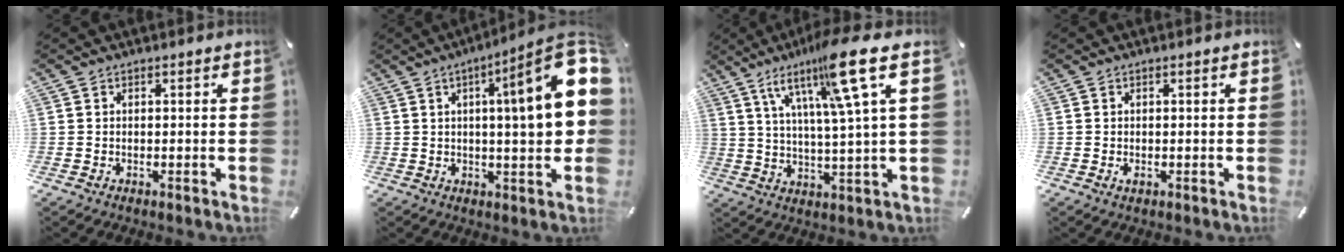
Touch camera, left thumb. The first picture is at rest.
{"total": 21.0, "force": [6.1, 4.3, 19.6], "torque": [-0.269, -0.040, 0.080]}
{"total": 17.4, "force": [9.8, 2.3, 14.2], "torque": [-0.228, -0.045, 0.143]}
{"total": 0.8, "force": [-0.2, 0.3, 0.7], "torque": [-0.014, -0.002, -0.002]}